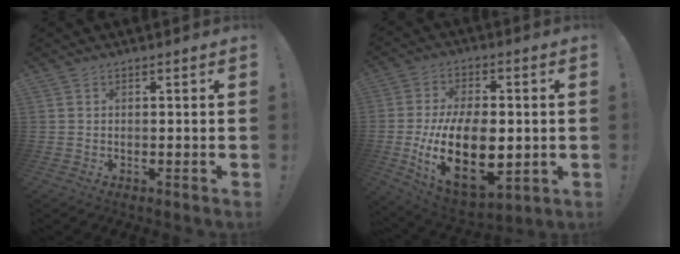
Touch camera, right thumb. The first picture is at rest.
{"total": 23.4, "force": [-3.5, 13.0, 19.1], "torque": [-0.342, -0.002, -0.044]}